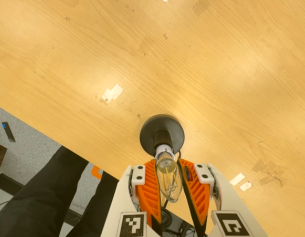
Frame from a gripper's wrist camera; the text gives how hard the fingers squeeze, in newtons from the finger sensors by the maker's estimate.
{"total": 13.8, "left": 14.0, "right": 13.7}